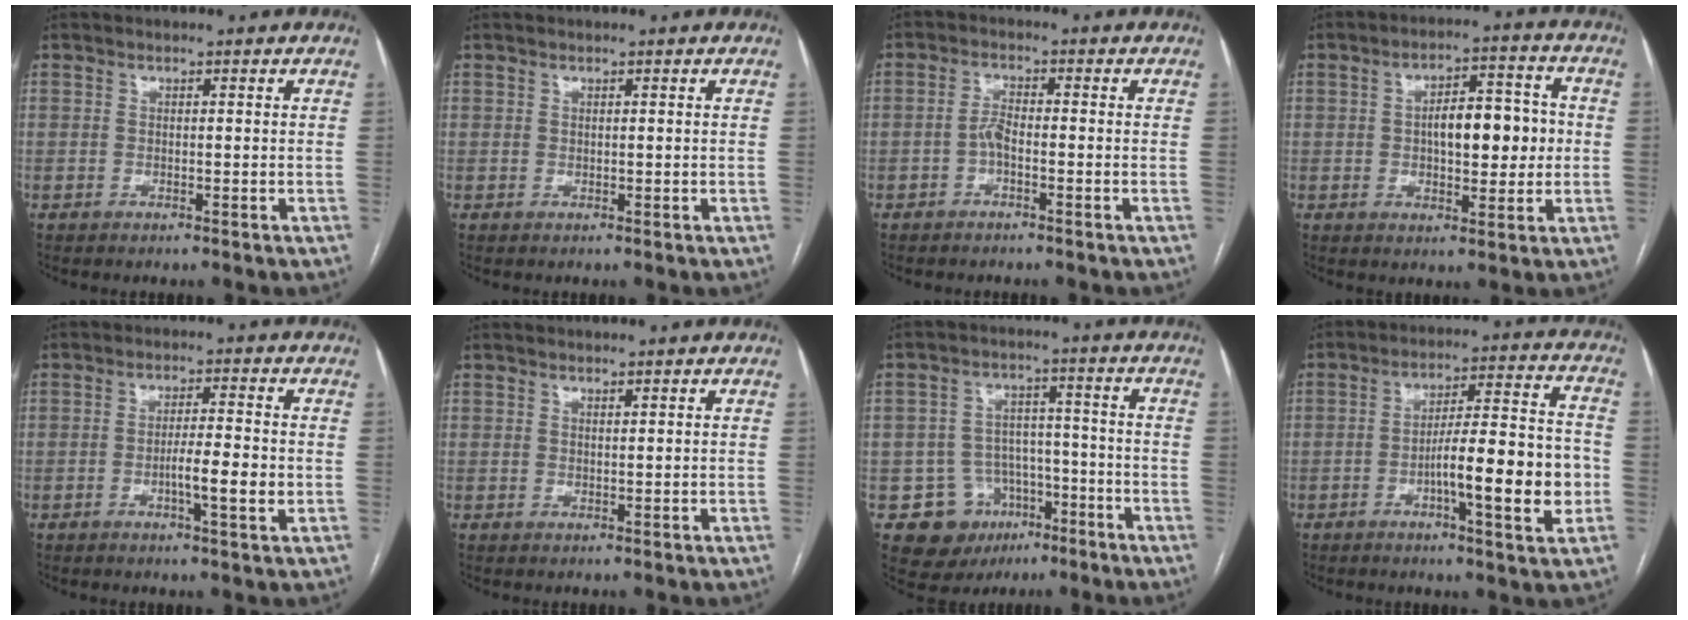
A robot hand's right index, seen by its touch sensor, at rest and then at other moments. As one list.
[{"total": 0.0}, {"total": 2.4, "force": [-1.1, 0.7, 2.0], "torque": [-0.038, 0.003, -0.023]}, {"total": 9.3, "force": [0.2, 3.9, 8.5], "torque": [-0.125, 0.022, 0.006]}, {"total": 5.3, "force": [-1.2, 0.5, 5.2], "torque": [-0.086, -0.003, -0.020]}, {"total": 0.5, "force": [0.5, 0.0, 0.2], "torque": [-0.006, -0.002, 0.009]}, {"total": 9.6, "force": [-4.6, 8.2, 2.1], "torque": [-0.029, 0.033, -0.059]}, {"total": 13.5, "force": [-3.4, 1.8, 13.0], "torque": [-0.202, 0.011, -0.052]}]